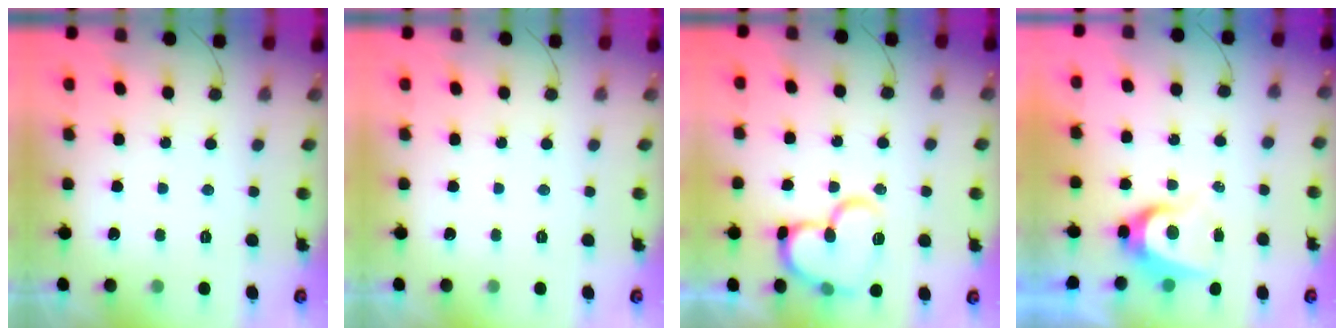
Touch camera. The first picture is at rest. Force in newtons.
{"total": 0.0}
{"total": 15.6, "press": 15.4, "slide": 1.9}
{"total": 7.0, "press": 6.9, "slide": 0.4}